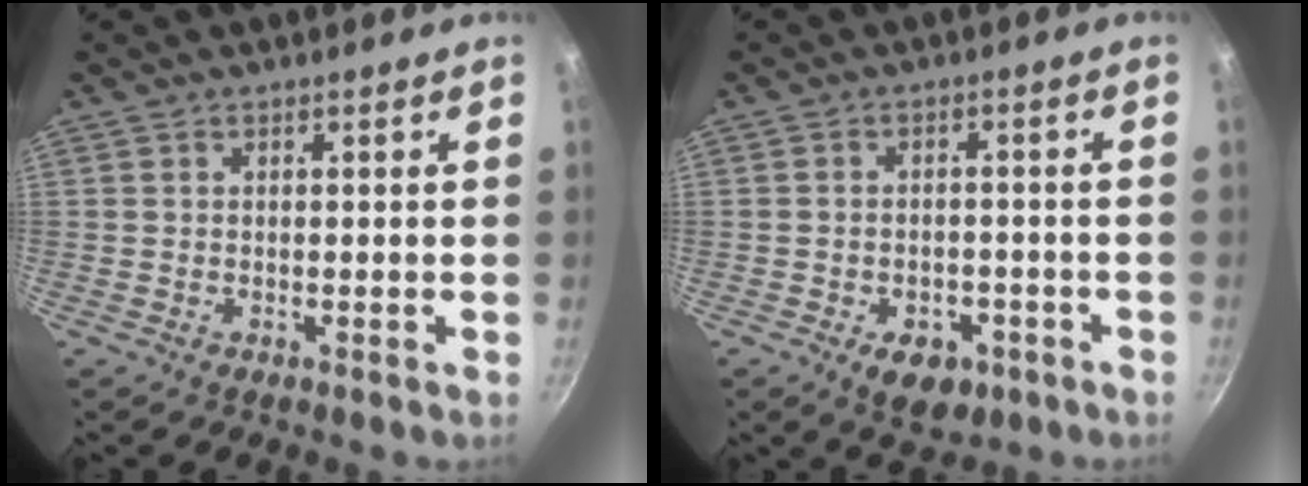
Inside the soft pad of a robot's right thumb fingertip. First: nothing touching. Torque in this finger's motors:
{"motor_torque": [-0.20, 0.26, -0.30, -0.06, 0.07]}